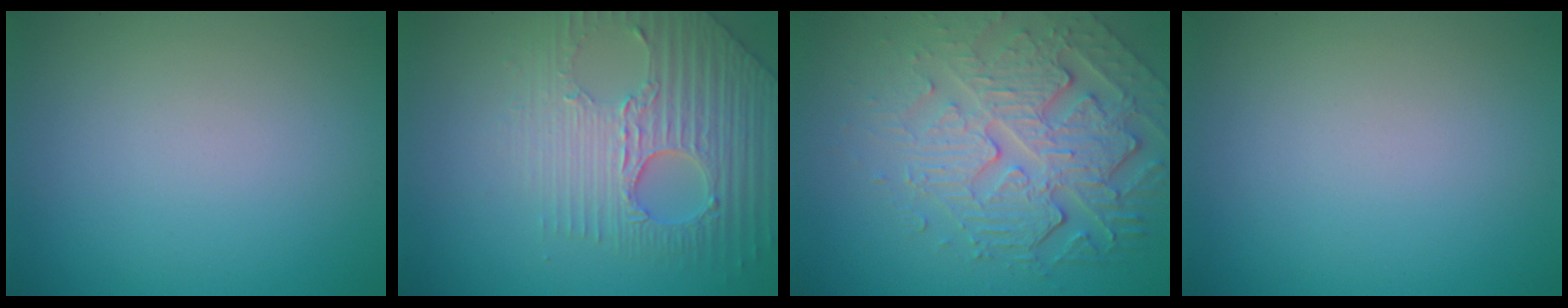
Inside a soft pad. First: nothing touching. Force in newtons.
{"total": 4.5, "press": 4.3, "slide": 1.3}
{"total": 6.8, "press": 5.1, "slide": 4.4}
{"total": 0.0}